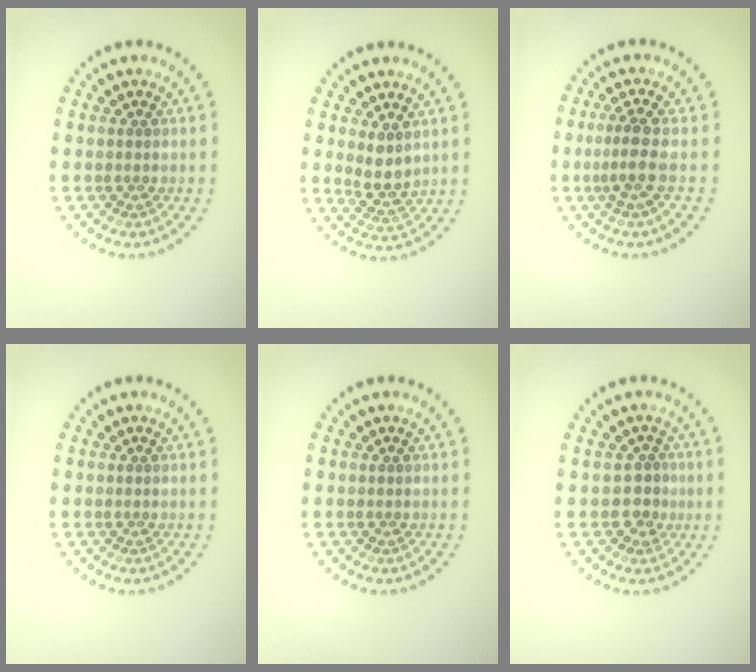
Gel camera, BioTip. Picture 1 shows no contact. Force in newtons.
{"total": 2.4, "press": 2.1, "slide": 1.2}
{"total": 2.3, "press": 1.4, "slide": 1.8}
{"total": 0.0}
{"total": 0.0}
{"total": 1.6, "press": 1.4, "slide": 0.9}